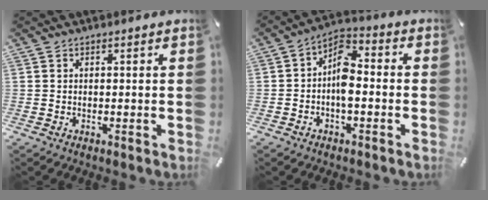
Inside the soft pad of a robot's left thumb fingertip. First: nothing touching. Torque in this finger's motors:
{"motor_torque": [-0.10, 0.94, 1.04, 0.06, 0.31]}